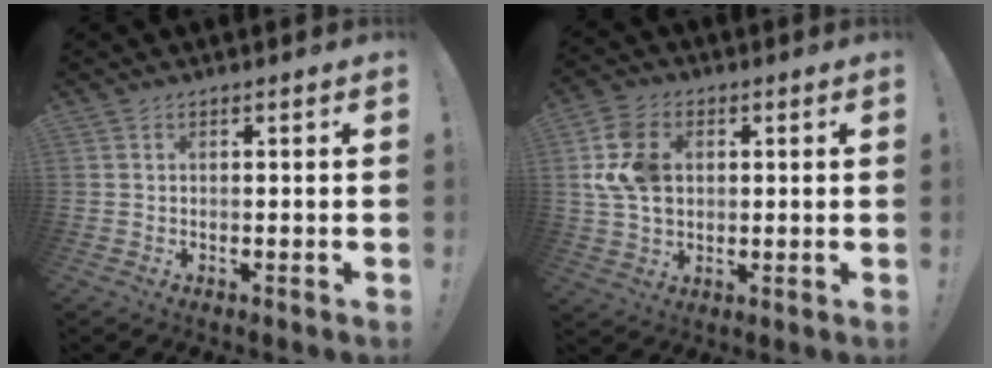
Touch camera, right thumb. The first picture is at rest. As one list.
[{"total": 13.5, "force": [2.4, 10.0, 8.7], "torque": [-0.171, -0.001, 0.050]}]